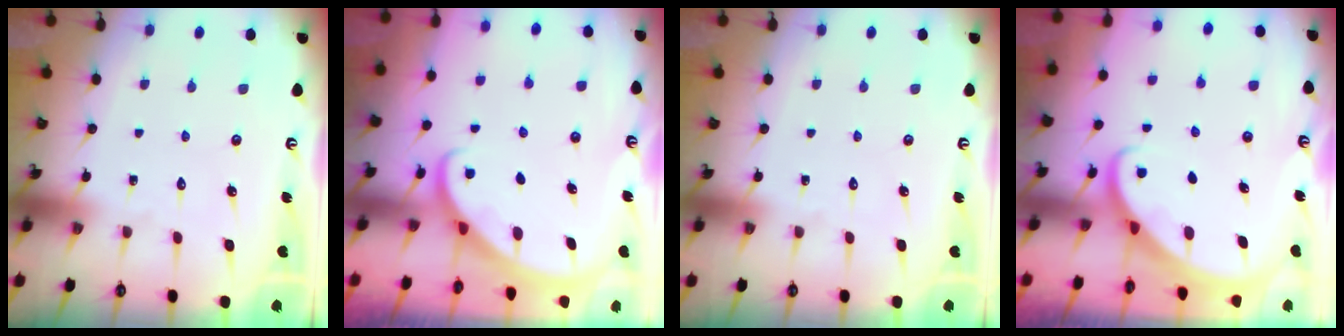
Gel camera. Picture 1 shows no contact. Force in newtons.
{"total": 2.6, "press": 2.6, "slide": 0.1}
{"total": 0.0}
{"total": 2.7, "press": 2.6, "slide": 0.2}